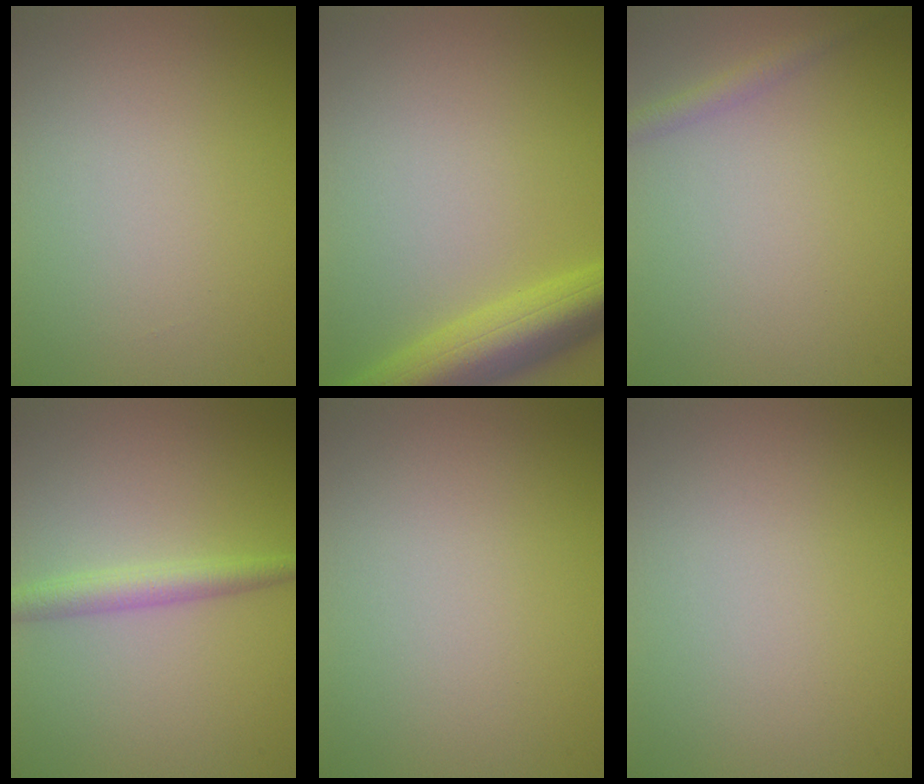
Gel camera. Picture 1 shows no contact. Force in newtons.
{"total": 7.0, "press": 6.9, "slide": 0.4}
{"total": 1.3, "press": 1.3, "slide": 0.1}
{"total": 2.5, "press": 2.5, "slide": 0.0}
{"total": 0.0}
{"total": 0.0}